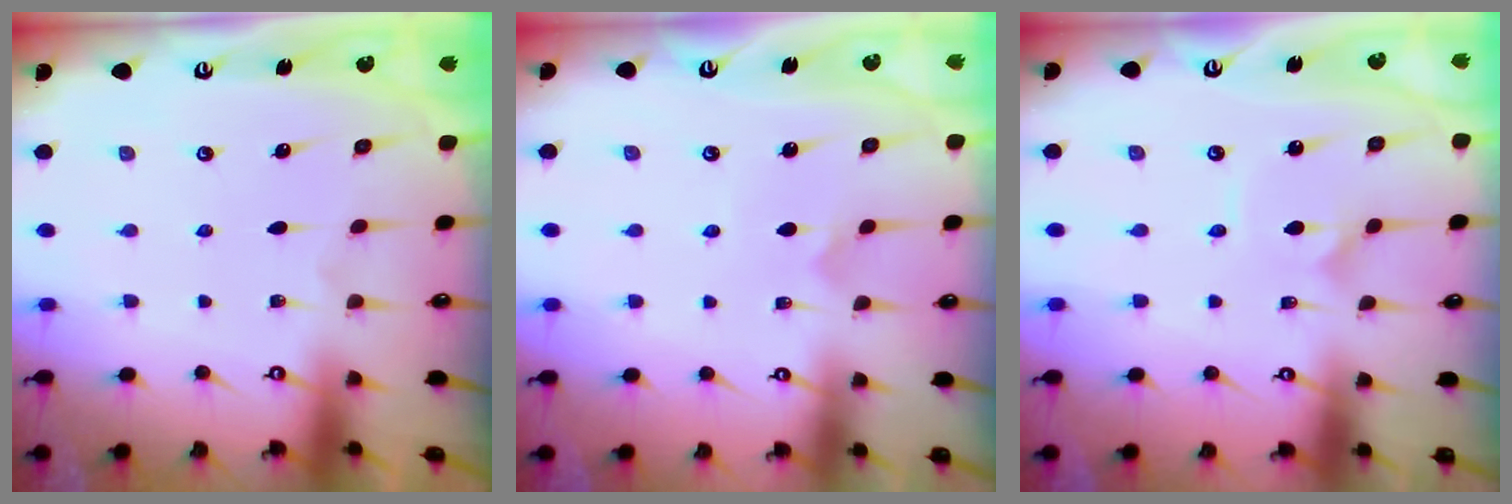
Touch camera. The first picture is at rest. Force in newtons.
{"total": 2.9, "press": 2.9, "slide": 0.2}
{"total": 1.8, "press": 1.8, "slide": 0.1}